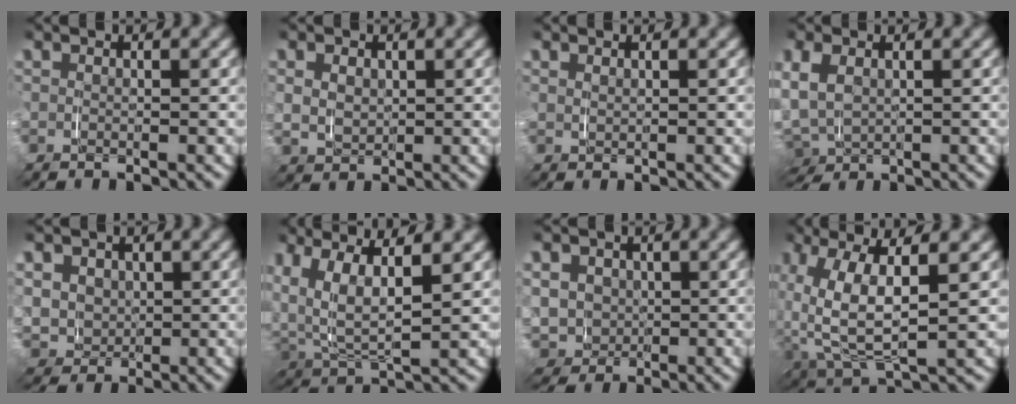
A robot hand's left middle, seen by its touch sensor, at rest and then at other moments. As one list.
[{"total": 0.9, "force": [0.5, 0.7, -0.4], "torque": [0.008, -0.009, 0.015]}, {"total": 0.7, "force": [0.5, -0.4, -0.3], "torque": [0.005, -0.001, 0.010]}, {"total": 5.1, "force": [-1.0, 4.7, 1.7], "torque": [-0.055, -0.023, -0.012]}, {"total": 6.0, "force": [-0.4, 5.9, 1.0], "torque": [-0.035, -0.033, -0.001]}, {"total": 4.8, "force": [2.5, 3.3, 2.4], "torque": [-0.061, -0.001, 0.030]}, {"total": 6.3, "force": [-0.9, 6.1, 1.3], "torque": [-0.038, -0.040, -0.005]}, {"total": 5.5, "force": [1.3, 3.0, 4.4], "torque": [-0.080, 0.003, 0.017]}]